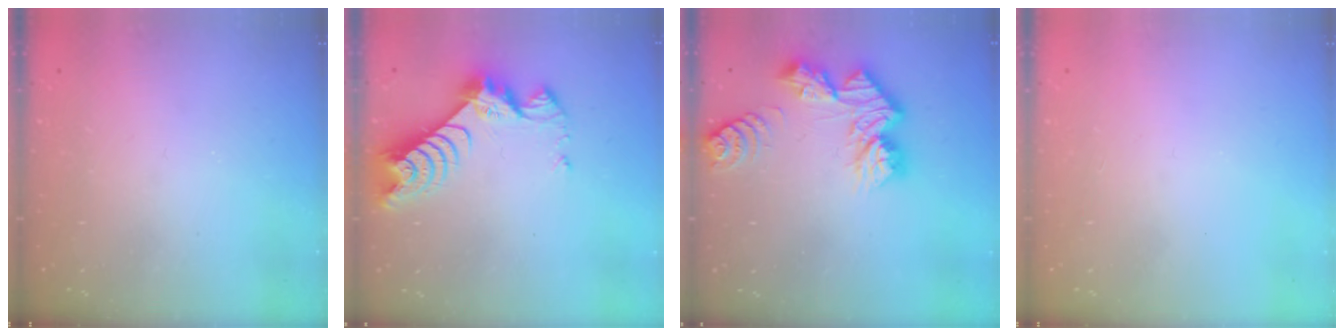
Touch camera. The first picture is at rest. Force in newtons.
{"total": 9.3, "press": 9.2, "slide": 0.8}
{"total": 12.8, "press": 12.7, "slide": 1.1}
{"total": 0.0}